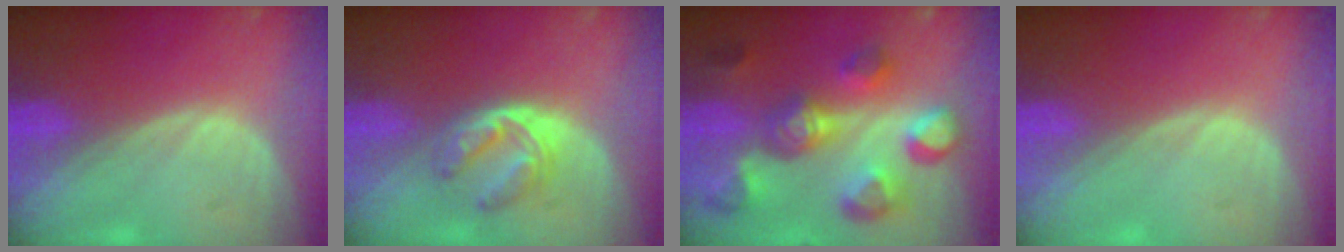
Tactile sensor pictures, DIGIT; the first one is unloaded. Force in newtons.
{"total": 6.2, "press": 5.0, "slide": 3.5}
{"total": 10.9, "press": 10.0, "slide": 4.4}
{"total": 0.0}